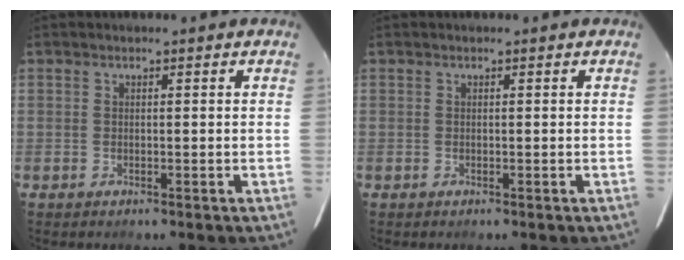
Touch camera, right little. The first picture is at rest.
{"total": 0.0}